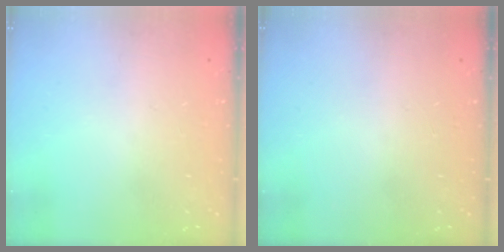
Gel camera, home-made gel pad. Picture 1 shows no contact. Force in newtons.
{"total": 0.0}